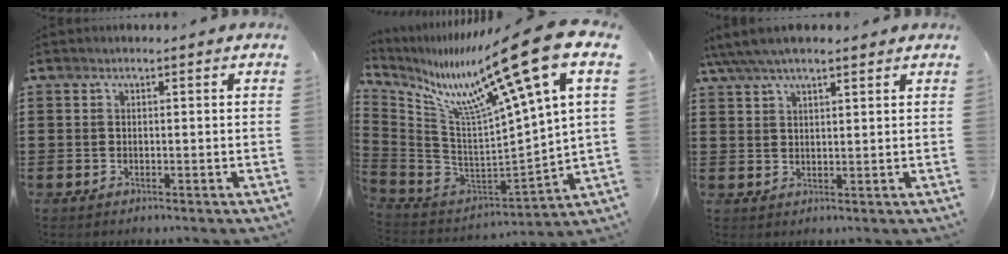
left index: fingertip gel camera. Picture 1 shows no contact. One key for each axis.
{"total": 17.1, "fx": 11.3, "fy": -0.5, "fz": 12.8, "tx": -0.244, "ty": -0.085, "tz": 0.167}
{"total": 4.6, "fx": 3.6, "fy": 1.1, "fz": 2.6, "tx": -0.058, "ty": 0.001, "tz": 0.066}